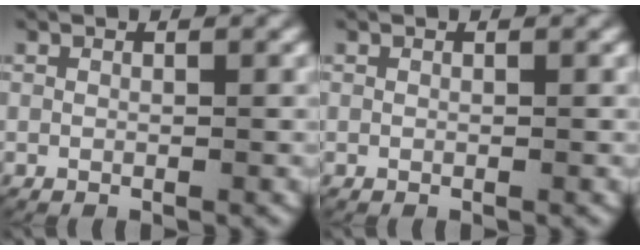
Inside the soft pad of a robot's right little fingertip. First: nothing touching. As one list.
[{"total": 0.0}]